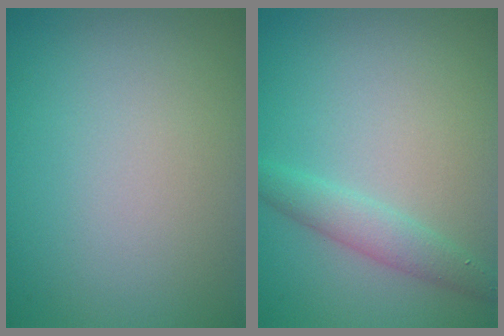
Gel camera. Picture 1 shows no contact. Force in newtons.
{"total": 2.3, "press": 2.3, "slide": 0.1}